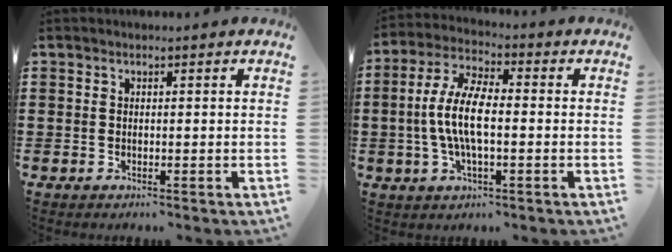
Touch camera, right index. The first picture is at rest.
{"total": 8.5, "force": [-1.0, 2.9, 8.0], "torque": [-0.182, -0.012, -0.025]}